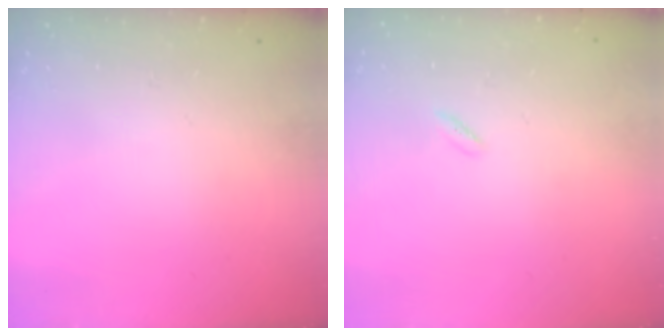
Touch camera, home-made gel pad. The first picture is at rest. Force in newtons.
{"total": 0.8, "press": 0.7, "slide": 0.5}